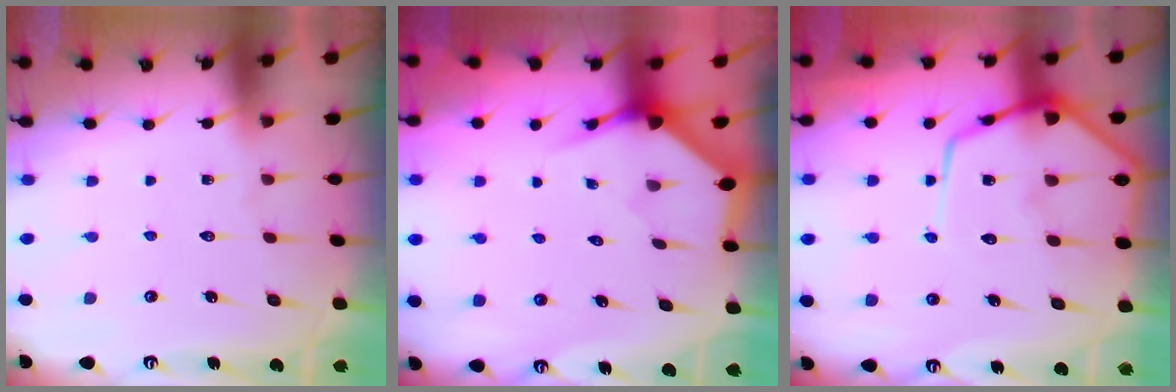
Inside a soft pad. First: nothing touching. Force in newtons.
{"total": 3.6, "press": 3.6, "slide": 0.1}
{"total": 12.2, "press": 12.1, "slide": 1.3}